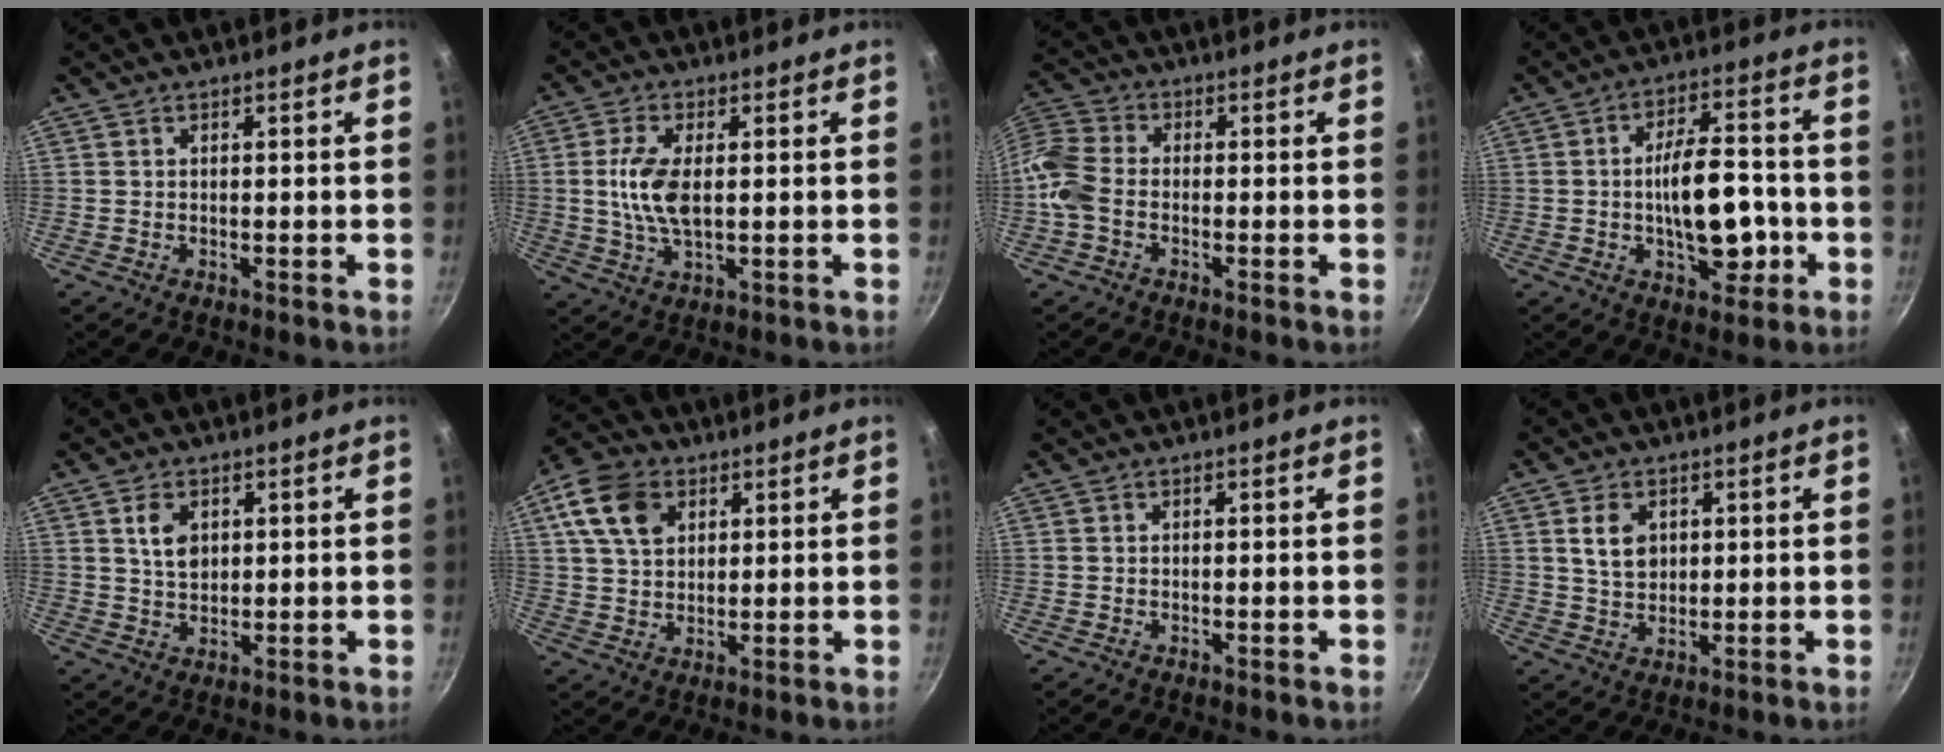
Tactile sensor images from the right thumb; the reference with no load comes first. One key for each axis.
{"total": 8.4, "fx": 0.6, "fy": 3.9, "fz": 7.4, "tx": -0.149, "ty": 0.000, "tz": 0.011}
{"total": 8.8, "fx": -2.5, "fy": 6.1, "fz": 5.7, "tx": -0.127, "ty": 0.029, "tz": -0.074}
{"total": 13.5, "fx": -2.5, "fy": 6.8, "fz": 11.3, "tx": -0.144, "ty": 0.028, "tz": -0.033}
{"total": 5.1, "fx": 1.6, "fy": 3.4, "fz": 3.4, "tx": -0.049, "ty": -0.009, "tz": 0.034}
{"total": 10.8, "fx": 4.2, "fy": 7.6, "fz": 6.5, "tx": -0.104, "ty": 0.002, "tz": 0.073}
{"total": 0.0}
{"total": 5.9, "fx": 1.7, "fy": 4.3, "fz": 3.7, "tx": -0.051, "ty": -0.010, "tz": 0.036}